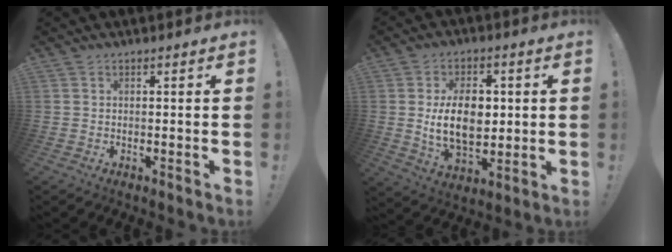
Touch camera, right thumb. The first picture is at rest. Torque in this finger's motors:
{"motor_torque": [1.34, 2.24, 0.74, -0.47, 0.08]}